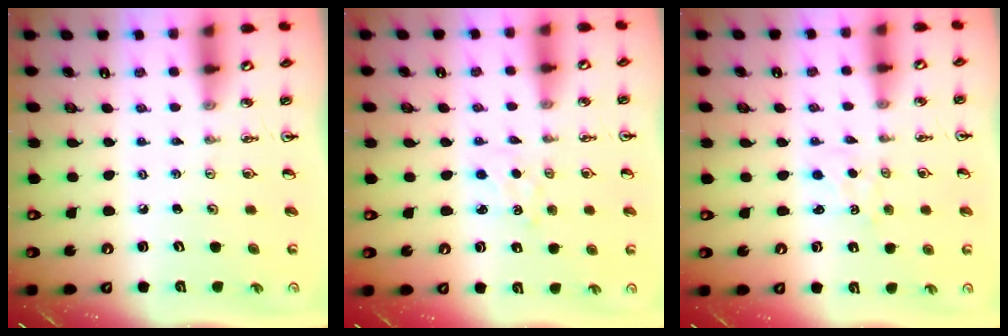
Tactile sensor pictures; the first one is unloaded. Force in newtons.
{"total": 2.5, "press": 2.5, "slide": 0.4}
{"total": 1.2, "press": 1.1, "slide": 0.2}